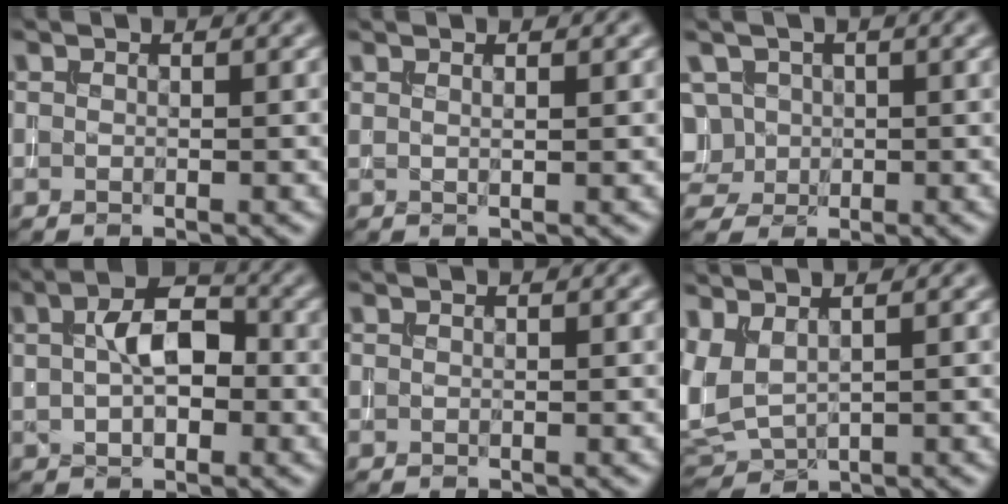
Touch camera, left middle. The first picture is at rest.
{"total": 1.5, "force": [0.8, 0.7, 1.1], "torque": [0.000, 0.002, -0.003]}
{"total": 4.1, "force": [0.6, 3.7, 1.5], "torque": [-0.038, 0.024, 0.011]}
{"total": 4.7, "force": [0.6, 2.6, 3.9], "torque": [-0.063, 0.011, 0.002]}
{"total": 0.0}
{"total": 3.9, "force": [1.7, 1.8, 3.0], "torque": [-0.082, 0.013, 0.037]}